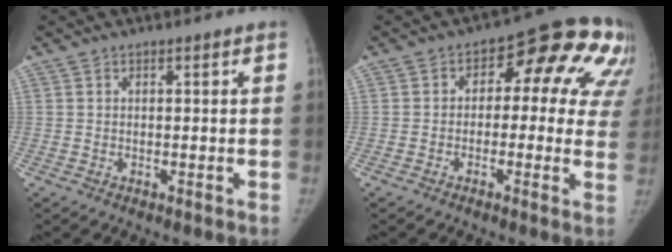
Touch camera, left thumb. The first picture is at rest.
{"total": 15.2, "force": [4.2, 8.6, 11.8], "torque": [-0.077, 0.026, 0.036]}